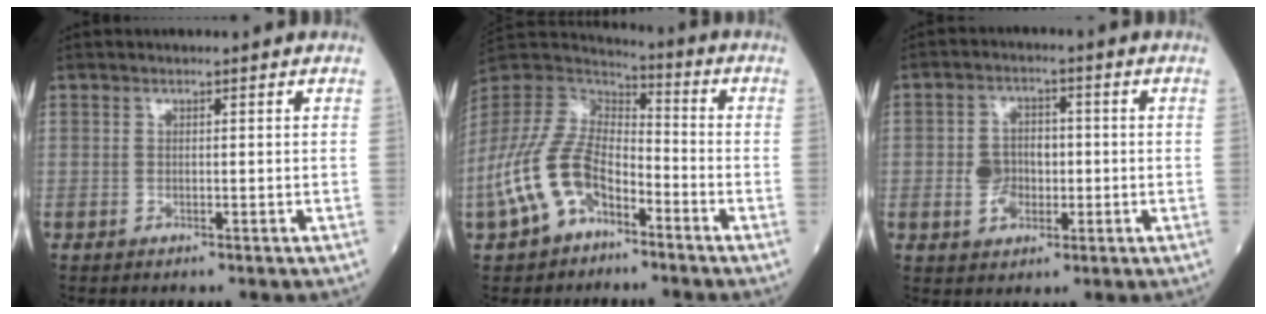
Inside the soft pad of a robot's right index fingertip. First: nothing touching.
{"total": 13.5, "force": [-6.4, 7.3, 9.3], "torque": [-0.214, 0.014, -0.126]}
{"total": 5.5, "force": [-1.0, 4.0, 3.6], "torque": [-0.070, 0.012, -0.016]}